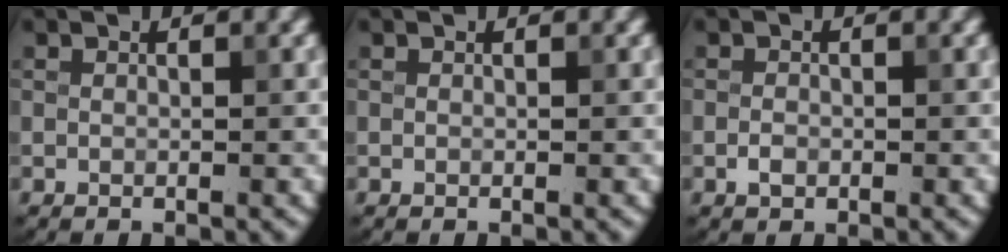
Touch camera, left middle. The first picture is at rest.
{"total": 0.0}
{"total": 1.1, "force": [-0.4, 0.7, 0.7], "torque": [-0.012, 0.000, -0.010]}